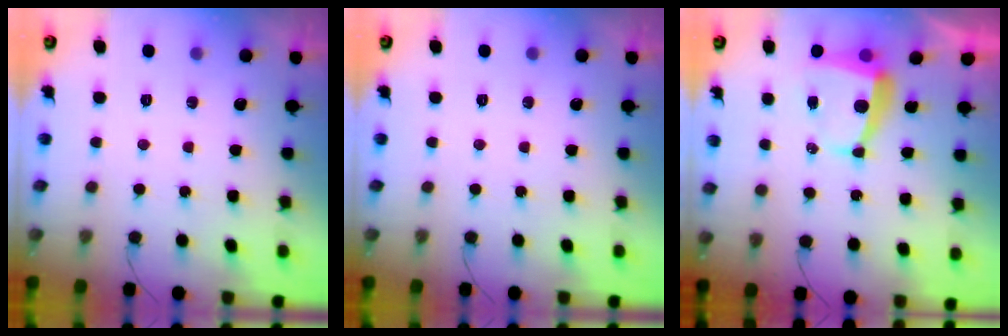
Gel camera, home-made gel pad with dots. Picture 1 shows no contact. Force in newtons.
{"total": 0.0}
{"total": 6.5, "press": 6.5, "slide": 0.6}